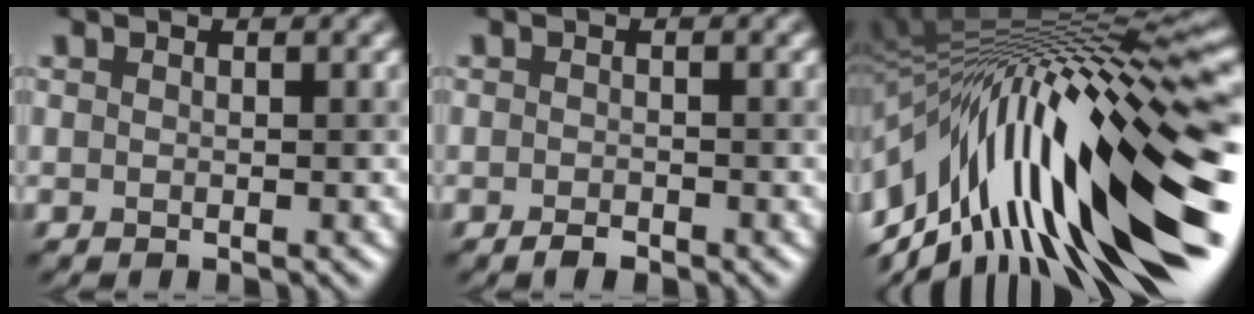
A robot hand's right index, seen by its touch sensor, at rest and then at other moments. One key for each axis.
{"total": 1.2, "fx": -0.8, "fy": 0.4, "fz": 0.7, "tx": -0.015, "ty": -0.001, "tz": -0.018}
{"total": 16.7, "fx": -2.5, "fy": 5.8, "fz": 15.5, "tx": -0.256, "ty": 0.031, "tz": -0.056}